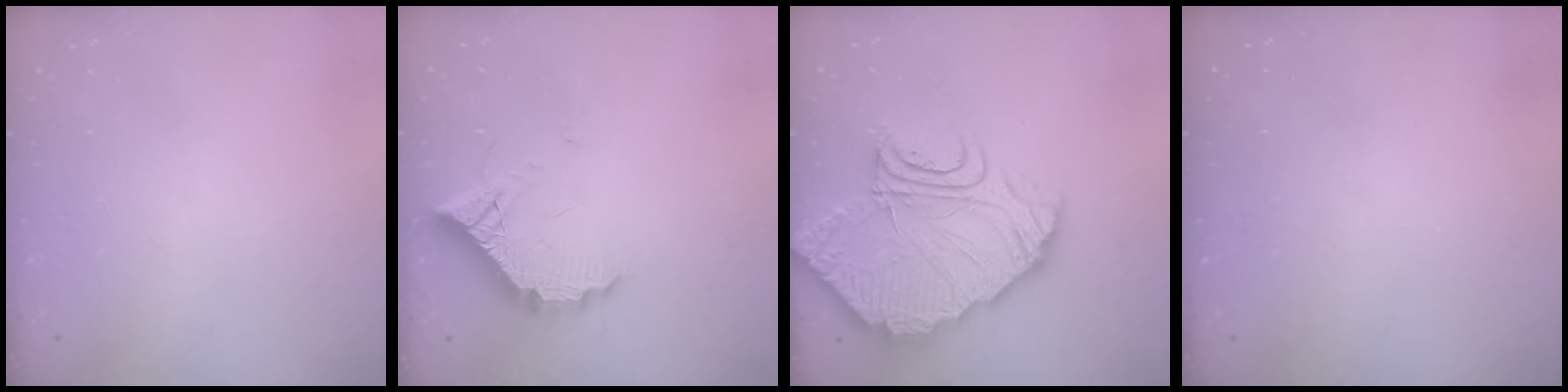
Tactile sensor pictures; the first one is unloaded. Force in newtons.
{"total": 10.6, "press": 10.6, "slide": 0.4}
{"total": 21.3, "press": 21.2, "slide": 2.0}
{"total": 2.9, "press": 2.8, "slide": 0.8}